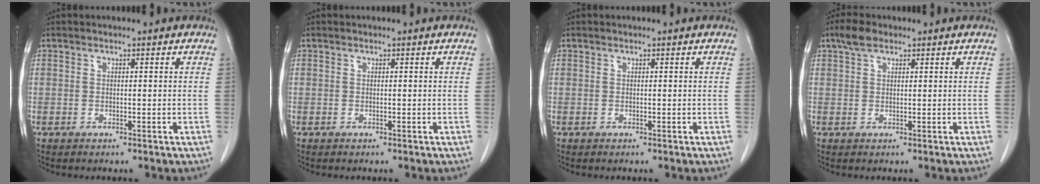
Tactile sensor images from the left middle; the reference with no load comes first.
{"total": 0.0}
{"total": 0.0}
{"total": 2.8, "force": [1.9, 1.3, 1.6], "torque": [-0.035, 0.012, 0.036]}